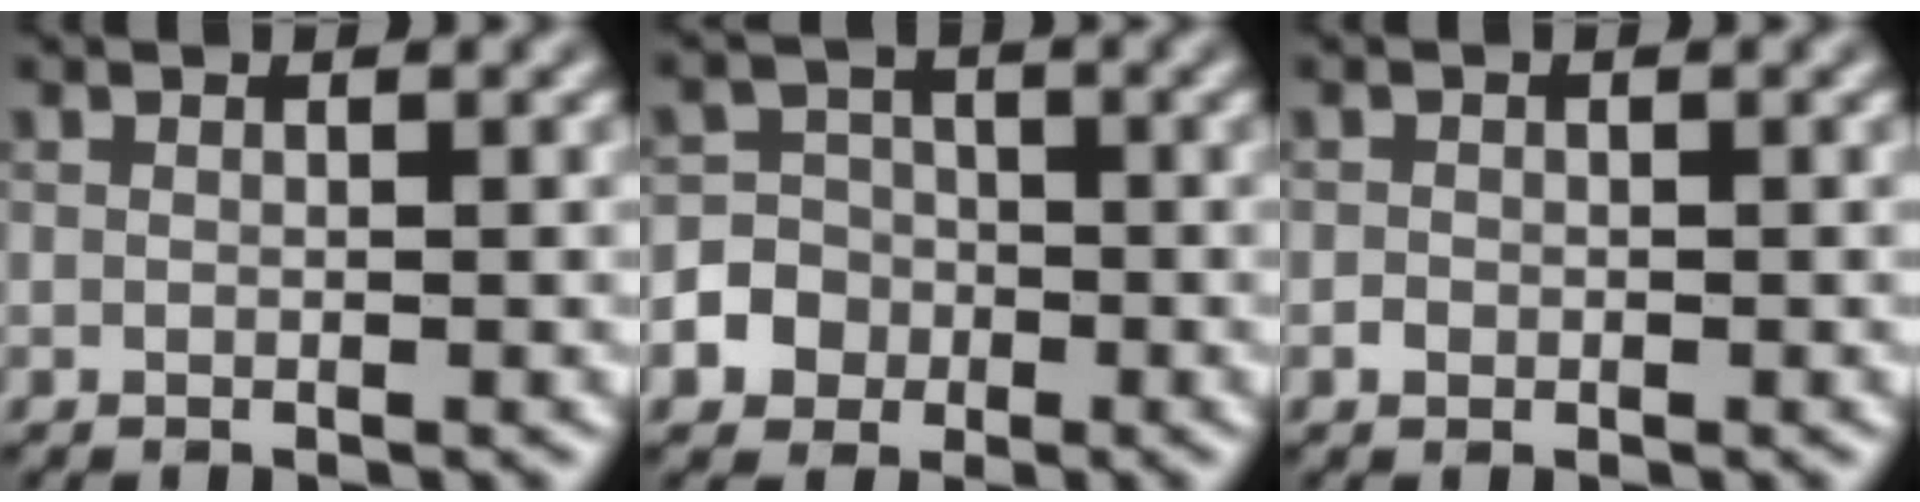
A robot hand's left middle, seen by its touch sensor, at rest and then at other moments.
{"total": 4.9, "force": [-1.9, 4.5, 0.6], "torque": [0.009, 0.002, -0.050]}
{"total": 0.7, "force": [-0.2, 0.6, 0.2], "torque": [-0.001, -0.002, -0.005]}